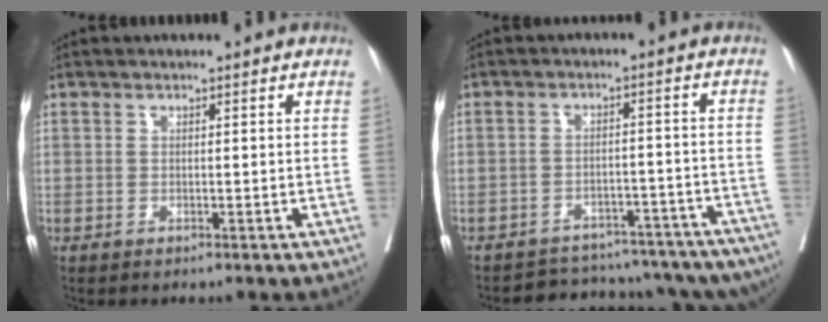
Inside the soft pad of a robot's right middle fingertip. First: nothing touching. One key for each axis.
{"total": 19.5, "fx": -17.5, "fy": 6.7, "fz": 5.4, "tx": -0.063, "ty": 0.022, "tz": -0.204}